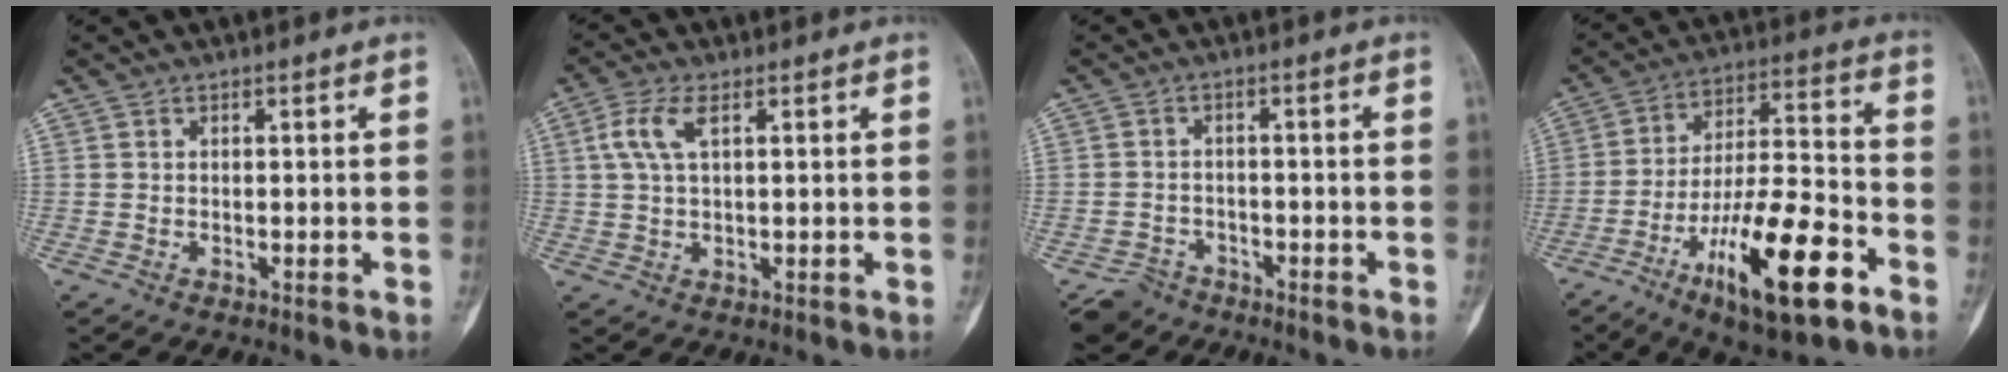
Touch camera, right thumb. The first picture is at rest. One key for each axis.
{"total": 5.3, "fx": 1.8, "fy": 2.2, "fz": 4.5, "tx": -0.107, "ty": 0.010, "tz": 0.037}
{"total": 3.9, "fx": -3.0, "fy": 2.4, "fz": -0.2, "tx": 0.010, "ty": 0.016, "tz": -0.055}
{"total": 18.4, "fx": -9.0, "fy": 5.1, "fz": 15.2, "tx": -0.260, "ty": 0.052, "tz": -0.143}